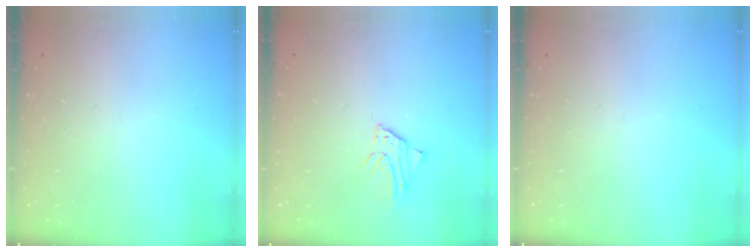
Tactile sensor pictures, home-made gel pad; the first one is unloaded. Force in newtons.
{"total": 1.4, "press": 1.4, "slide": 0.1}
{"total": 0.0}